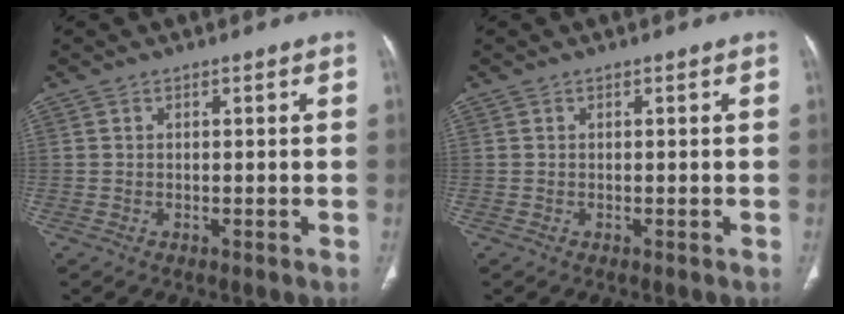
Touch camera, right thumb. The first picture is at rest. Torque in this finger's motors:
{"motor_torque": [0.00, 0.00, 0.00, 0.00, 0.00]}